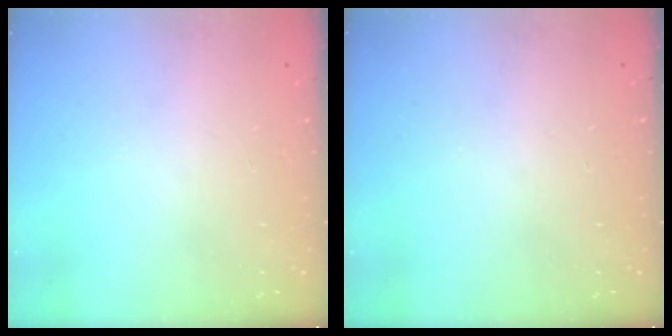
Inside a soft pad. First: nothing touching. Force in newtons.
{"total": 0.0}